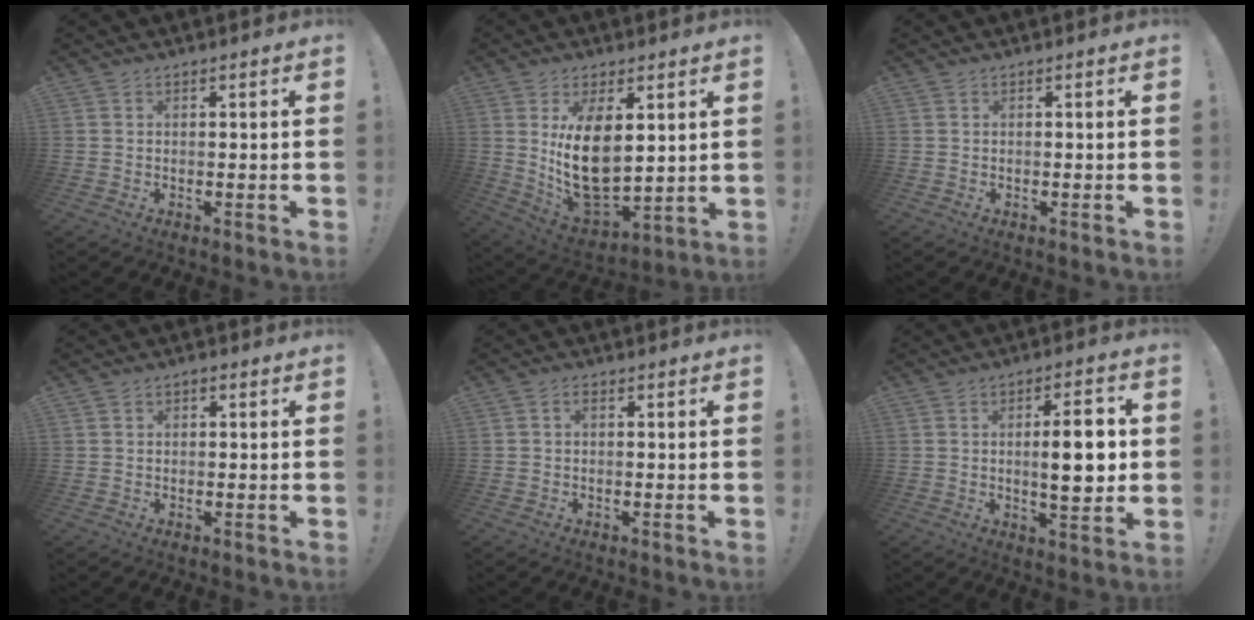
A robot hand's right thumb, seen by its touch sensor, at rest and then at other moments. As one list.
[{"total": 15.9, "force": [4.3, 9.3, 12.2], "torque": [-0.233, -0.043, 0.083]}, {"total": 0.0}, {"total": 1.0, "force": [0.0, 0.9, 0.3], "torque": [0.000, 0.002, -0.002]}, {"total": 1.2, "force": [-0.2, 0.9, 0.8], "torque": [-0.018, 0.005, -0.003]}, {"total": 10.7, "force": [0.2, 3.1, 10.3], "torque": [-0.154, -0.002, -0.005]}]